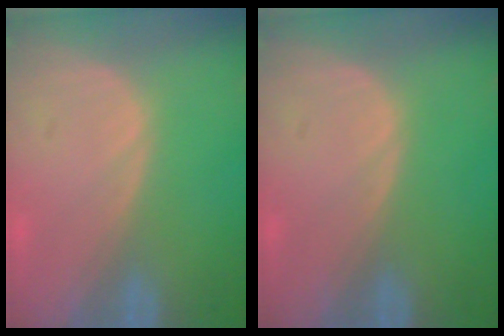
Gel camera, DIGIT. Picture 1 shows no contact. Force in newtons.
{"total": 0.0}